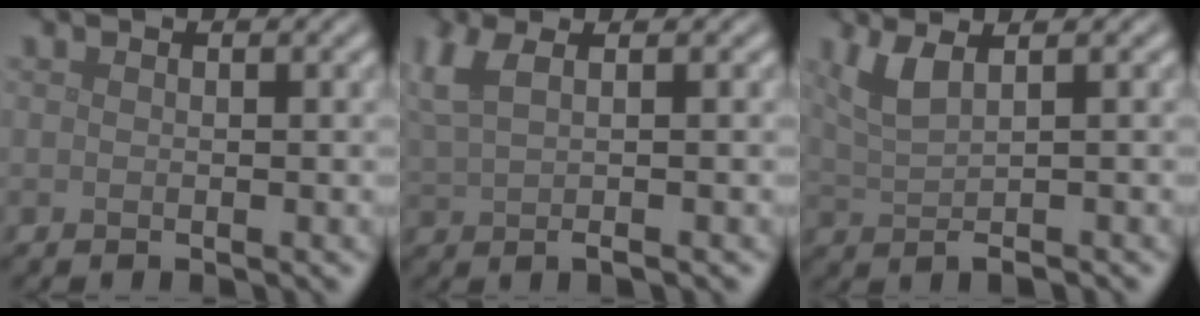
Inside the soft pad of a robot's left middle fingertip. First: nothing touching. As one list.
[{"total": 4.0, "force": [1.3, 1.4, 3.5], "torque": [-0.057, 0.006, 0.024]}, {"total": 3.2, "force": [1.0, 1.0, 2.9], "torque": [-0.048, 0.003, 0.019]}]